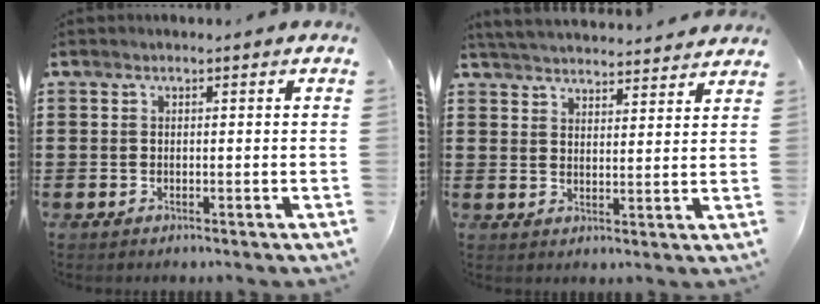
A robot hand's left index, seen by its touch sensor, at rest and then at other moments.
{"total": 4.2, "force": [4.1, -0.2, 0.3], "torque": [-0.022, -0.023, 0.074]}